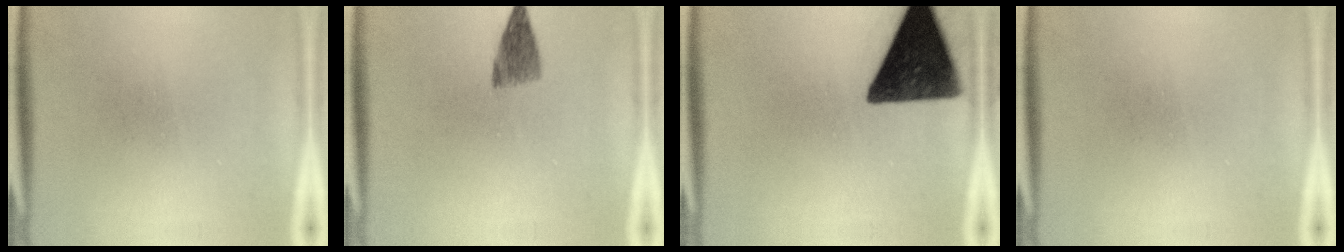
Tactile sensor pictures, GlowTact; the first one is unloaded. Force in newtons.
{"total": 3.3}
{"total": 15.5}
{"total": 0.0}